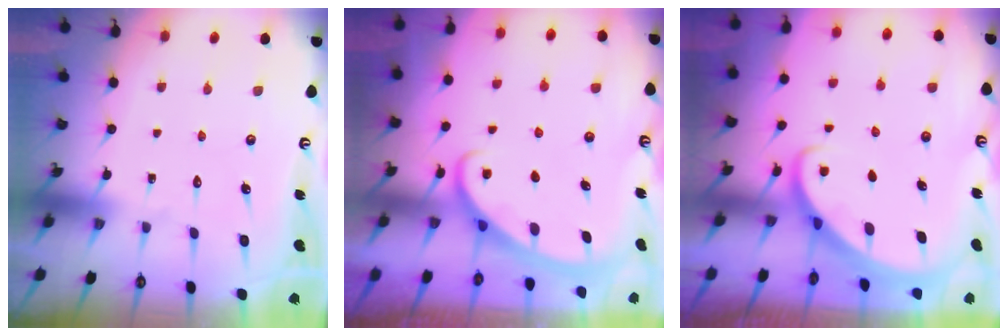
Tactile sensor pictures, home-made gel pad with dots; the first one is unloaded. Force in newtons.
{"total": 2.8, "press": 2.8, "slide": 0.4}
{"total": 2.8, "press": 2.8, "slide": 0.3}